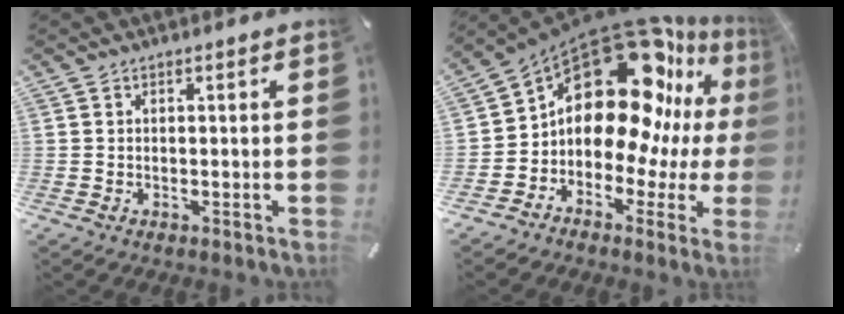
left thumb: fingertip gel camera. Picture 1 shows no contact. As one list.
[{"total": 20.8, "force": [9.3, 13.2, 13.1], "torque": [-0.207, -0.094, 0.171]}]